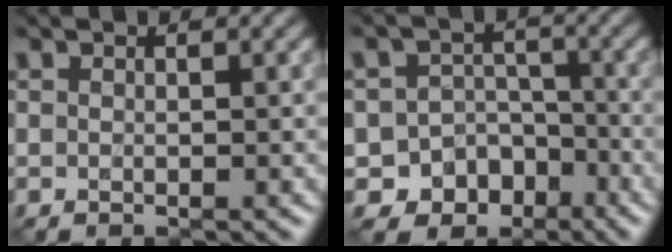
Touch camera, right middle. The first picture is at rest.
{"total": 7.4, "force": [-5.0, 5.2, 1.3], "torque": [0.003, -0.011, -0.070]}